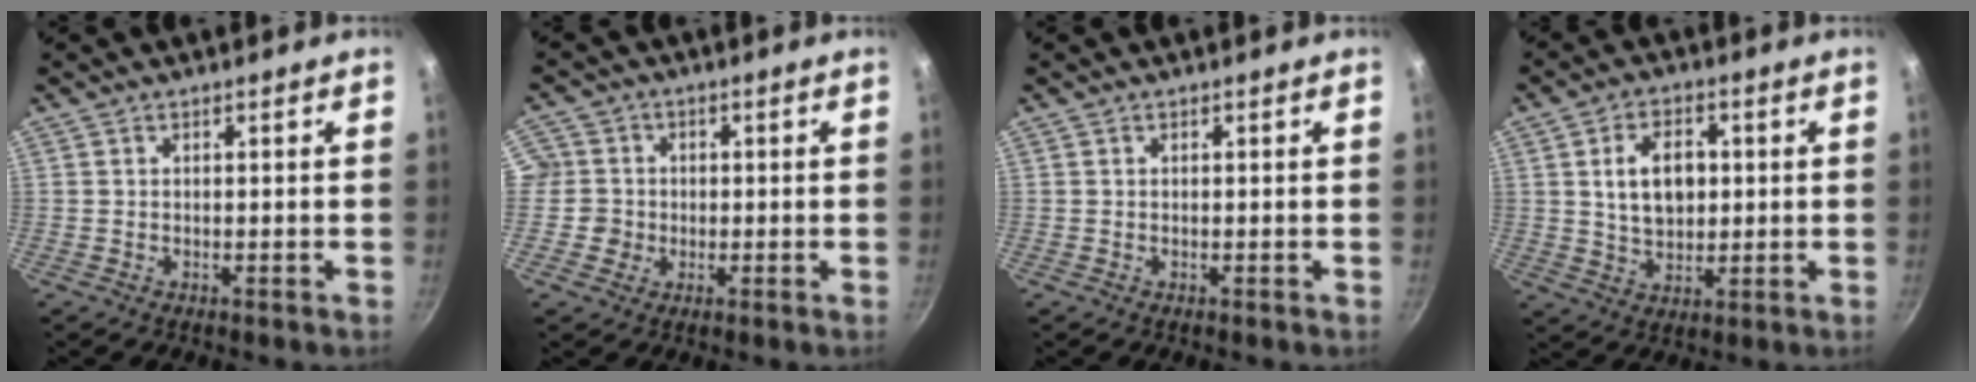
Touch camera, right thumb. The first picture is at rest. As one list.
[{"total": 5.5, "force": [-0.5, 5.5, 0.4], "torque": [0.021, 0.011, -0.015]}, {"total": 0.0}, {"total": 9.2, "force": [1.6, 6.1, 6.7], "torque": [-0.094, -0.002, 0.034]}]